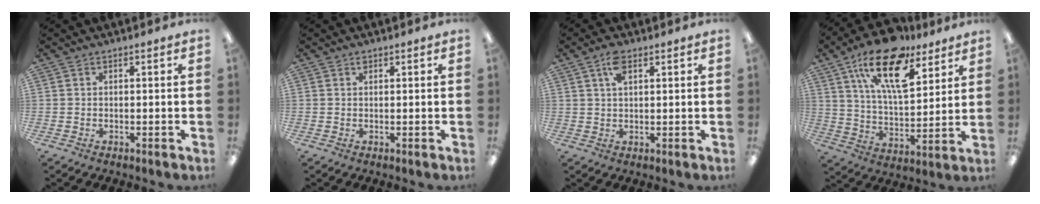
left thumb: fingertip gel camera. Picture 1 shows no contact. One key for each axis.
{"total": 1.0, "fx": 0.7, "fy": 0.5, "fz": 0.5, "tx": -0.004, "ty": -0.002, "tz": 0.011}
{"total": 4.8, "fx": 2.6, "fy": 2.1, "fz": 3.4, "tx": -0.067, "ty": 0.003, "tz": 0.044}
{"total": 20.2, "fx": 12.7, "fy": 8.8, "fz": 13.0, "tx": -0.218, "ty": -0.061, "tz": 0.220}